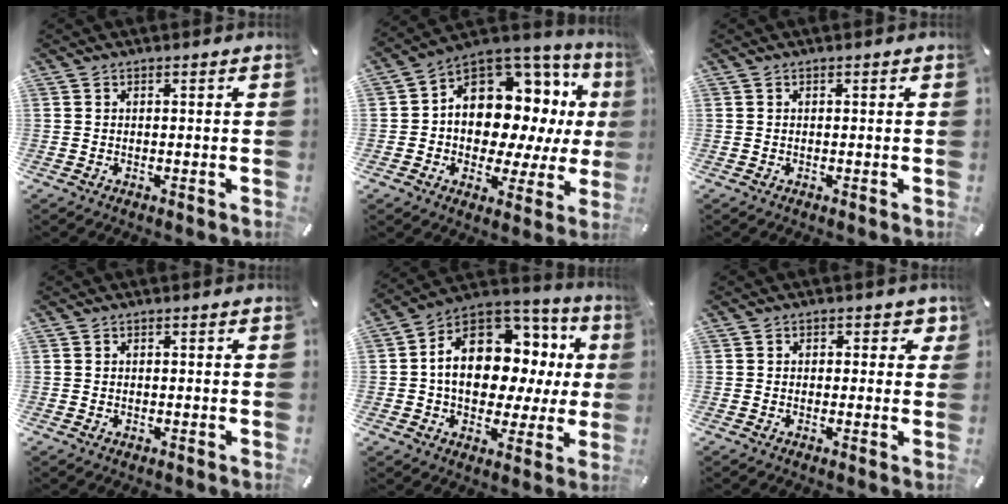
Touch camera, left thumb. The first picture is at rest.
{"total": 12.6, "force": [2.8, 9.6, 7.7], "torque": [-0.115, -0.051, 0.050]}
{"total": 0.0}
{"total": 0.6, "force": [-0.1, 0.5, 0.3], "torque": [-0.006, 0.003, -0.002]}
{"total": 17.8, "force": [2.9, 12.4, 12.5], "torque": [-0.205, -0.022, 0.049]}
{"total": 2.6, "force": [0.2, 2.1, 1.5], "torque": [-0.007, 0.000, -0.004]}